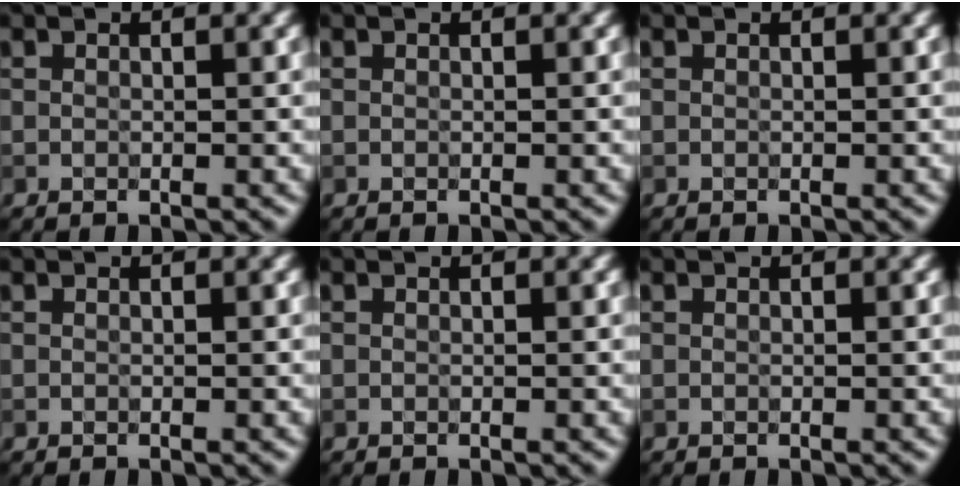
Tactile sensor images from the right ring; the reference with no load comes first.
{"total": 0.0}
{"total": 0.0}
{"total": 0.0}
{"total": 0.0}
{"total": 0.0}